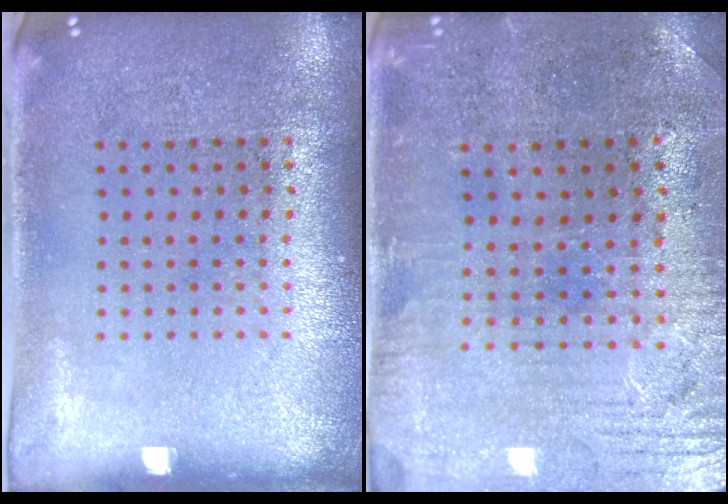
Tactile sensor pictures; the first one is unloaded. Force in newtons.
{"total": 1.0, "press": 0.8, "slide": 0.6}